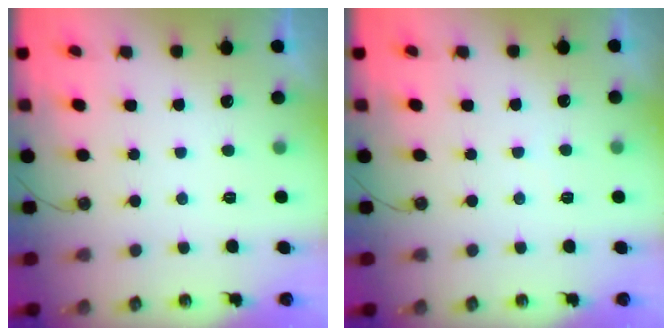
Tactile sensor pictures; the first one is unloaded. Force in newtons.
{"total": 1.5, "press": 1.5, "slide": 0.4}